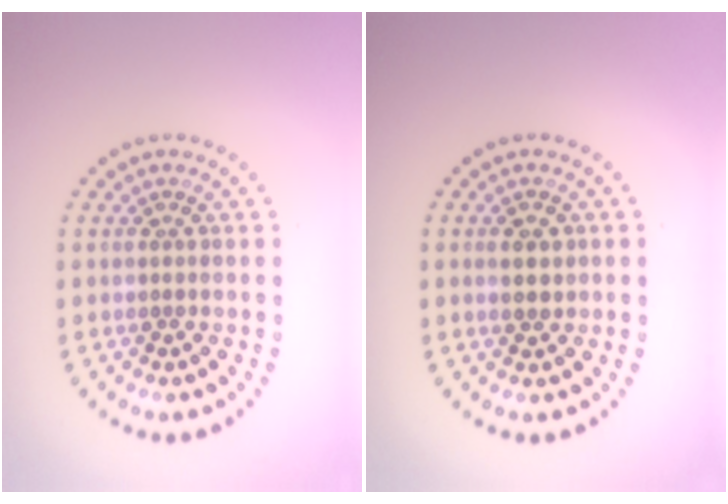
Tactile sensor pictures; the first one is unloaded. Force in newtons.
{"total": 1.8, "press": 1.8, "slide": 0.3}